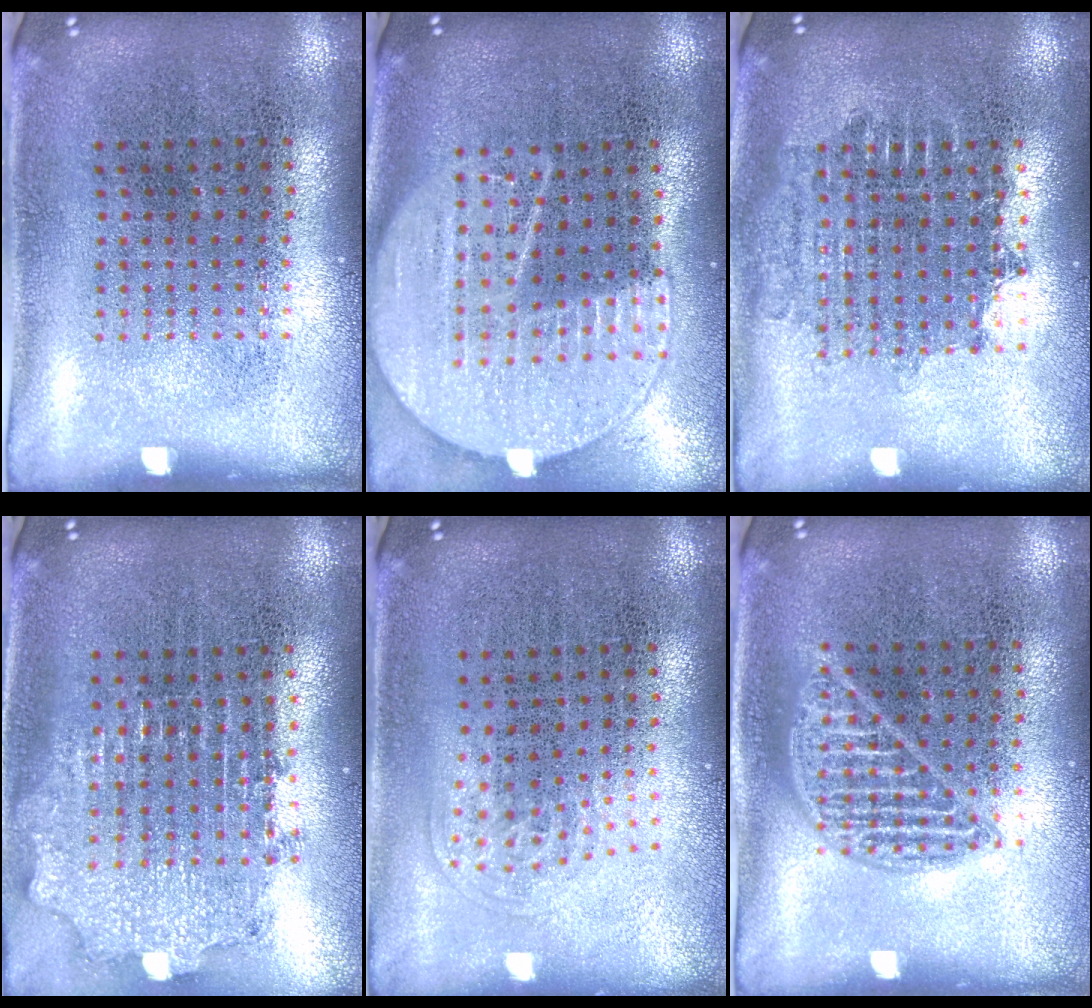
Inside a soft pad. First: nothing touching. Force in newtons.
{"total": 2.0, "press": 1.8, "slide": 1.0}
{"total": 1.8, "press": 1.5, "slide": 1.0}
{"total": 2.0, "press": 1.6, "slide": 1.3}
{"total": 0.9, "press": 0.6, "slide": 0.7}
{"total": 1.1, "press": 1.0, "slide": 0.2}